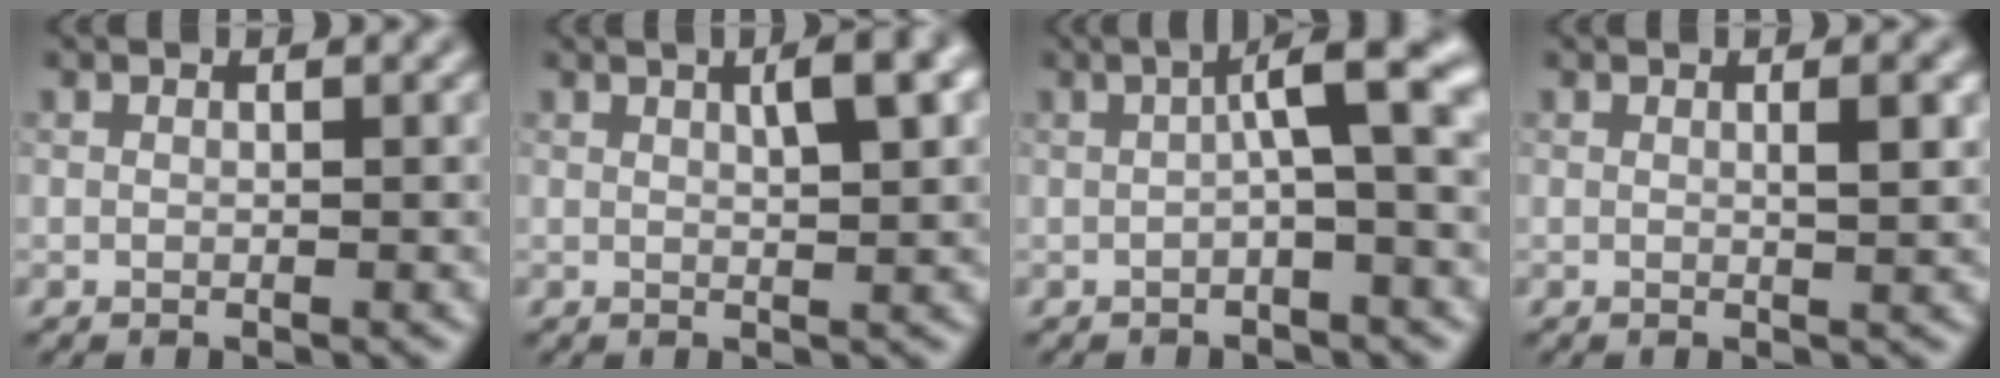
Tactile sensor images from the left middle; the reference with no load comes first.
{"total": 4.1, "force": [1.6, 1.0, 3.7], "torque": [-0.049, 0.009, 0.021]}
{"total": 4.7, "force": [0.1, 0.7, 4.7], "torque": [-0.075, 0.018, -0.006]}
{"total": 1.7, "force": [0.4, 0.3, 1.6], "torque": [-0.023, 0.001, 0.004]}